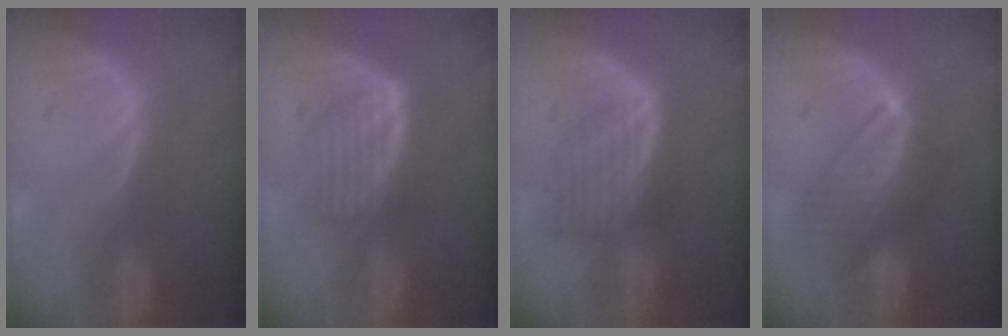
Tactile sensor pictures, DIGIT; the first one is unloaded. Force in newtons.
{"total": 6.0, "press": 5.4, "slide": 2.7}
{"total": 7.2, "press": 6.5, "slide": 3.1}
{"total": 7.5, "press": 7.2, "slide": 2.2}